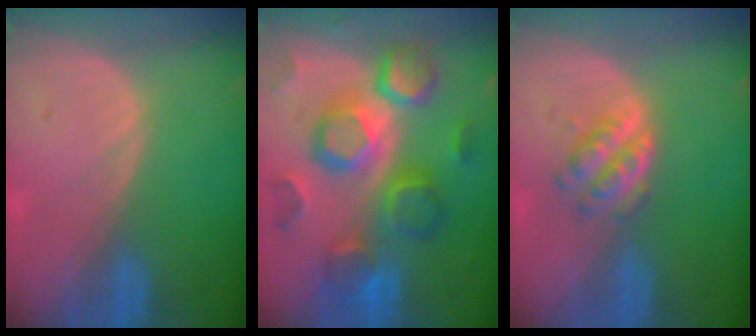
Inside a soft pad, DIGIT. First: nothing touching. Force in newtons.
{"total": 12.3, "press": 12.3, "slide": 1.0}
{"total": 4.4, "press": 4.1, "slide": 1.5}